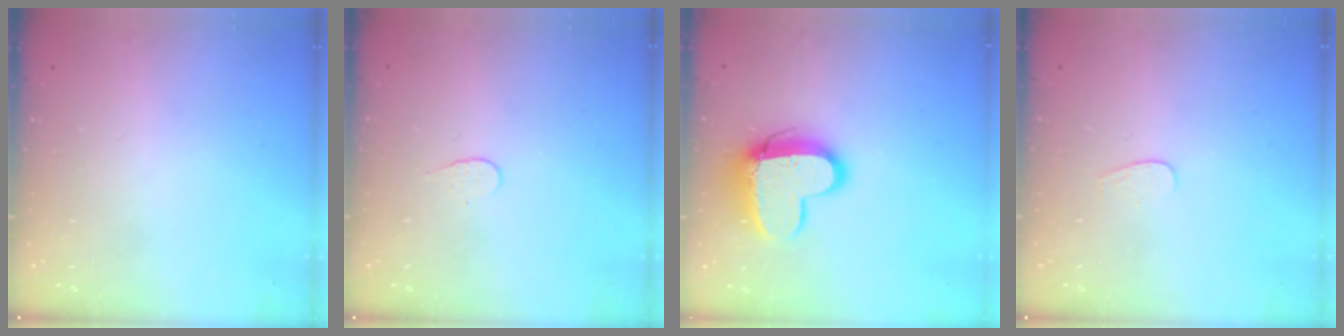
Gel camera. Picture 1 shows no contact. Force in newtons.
{"total": 3.9, "press": 3.9, "slide": 0.3}
{"total": 13.1, "press": 13.0, "slide": 1.1}
{"total": 3.5, "press": 3.5, "slide": 0.3}